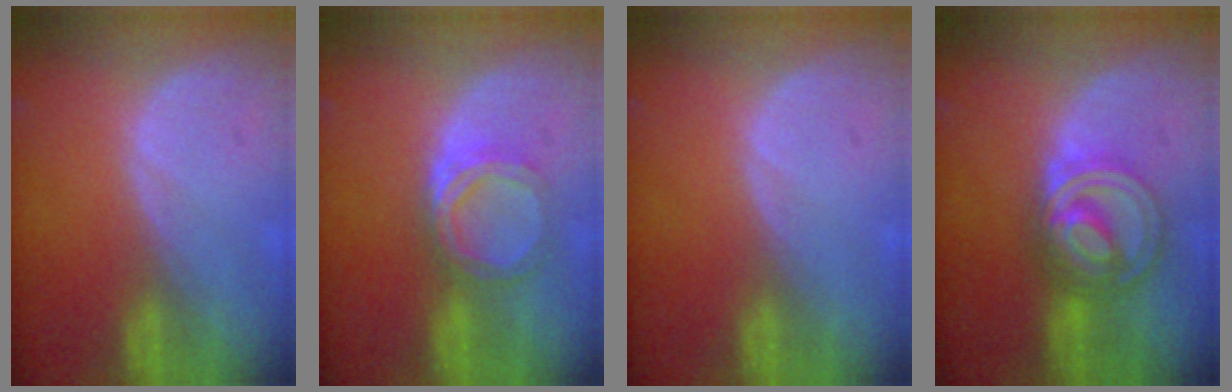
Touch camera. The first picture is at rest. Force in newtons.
{"total": 5.4, "press": 4.8, "slide": 2.5}
{"total": 0.0}
{"total": 7.8, "press": 7.7, "slide": 0.5}